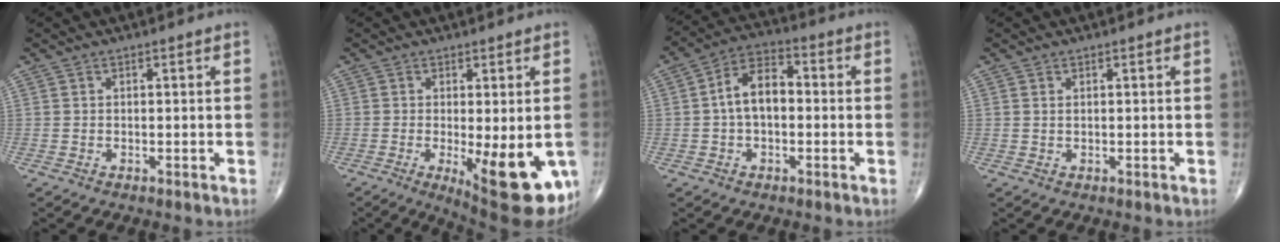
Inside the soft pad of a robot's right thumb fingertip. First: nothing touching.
{"total": 15.0, "force": [-4.2, 5.1, 13.5], "torque": [-0.144, -0.020, -0.040]}
{"total": 9.0, "force": [0.0, 5.4, 7.2], "torque": [-0.119, 0.030, -0.011]}
{"total": 0.6, "force": [0.3, 0.2, 0.4], "torque": [-0.009, 0.002, 0.008]}